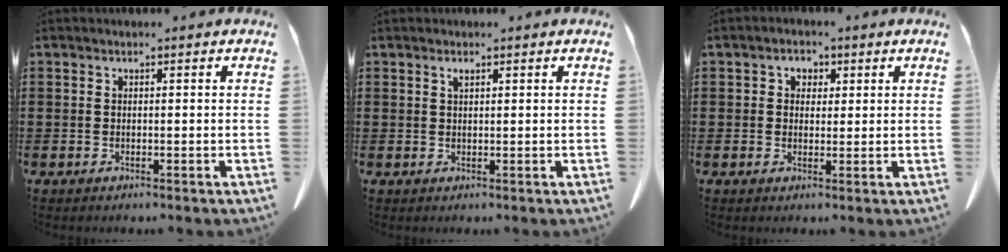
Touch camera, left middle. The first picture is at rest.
{"total": 1.0, "force": [0.7, 0.2, 0.7], "torque": [-0.017, 0.000, 0.013]}
{"total": 2.0, "force": [0.6, 1.8, 0.7], "torque": [-0.021, 0.010, 0.008]}